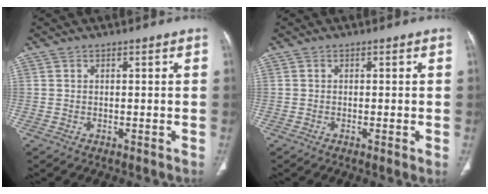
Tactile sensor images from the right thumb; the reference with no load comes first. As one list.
[{"total": 1.4, "force": [-0.3, 0.2, 1.3], "torque": [-0.031, -0.006, -0.007]}]